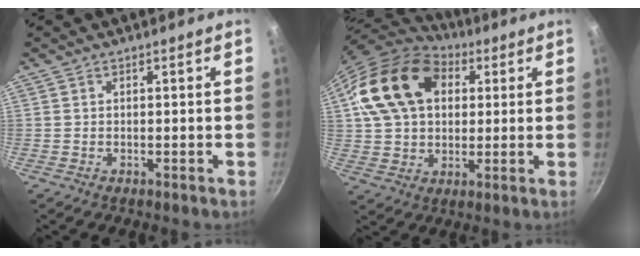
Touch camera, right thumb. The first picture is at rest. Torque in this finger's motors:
{"motor_torque": [1.00, 1.05, 0.65, -0.29, 0.42]}